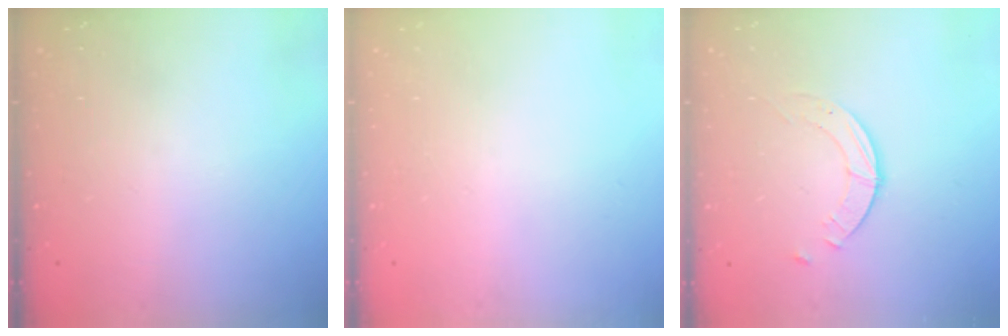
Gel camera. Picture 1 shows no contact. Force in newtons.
{"total": 0.0}
{"total": 2.3, "press": 2.3, "slide": 0.3}